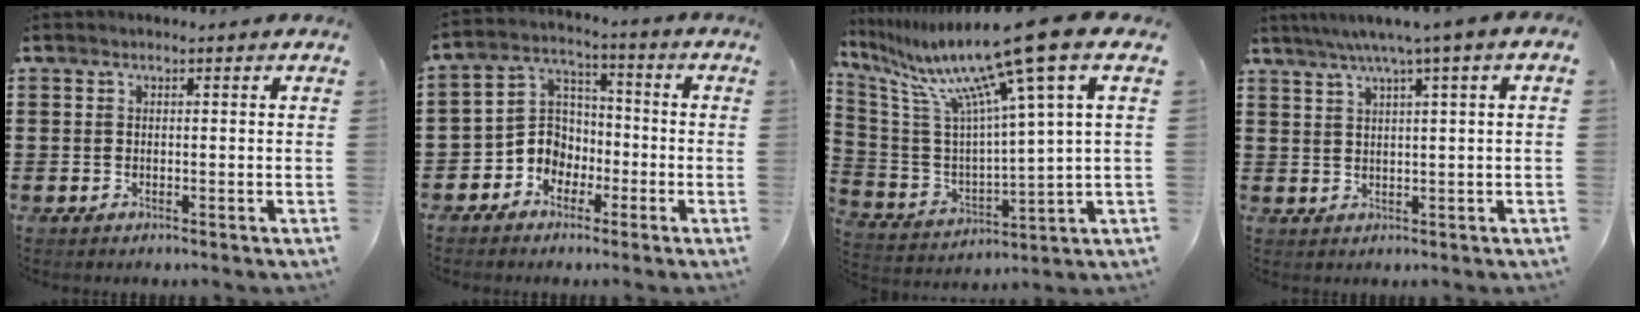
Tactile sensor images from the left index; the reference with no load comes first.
{"total": 6.2, "force": [-2.7, 5.4, 1.3], "torque": [-0.061, 0.003, -0.061]}
{"total": 15.9, "force": [10.4, 0.1, 12.1], "torque": [-0.263, -0.065, 0.158]}
{"total": 3.6, "force": [1.7, -0.5, 3.1], "torque": [-0.064, -0.003, 0.025]}